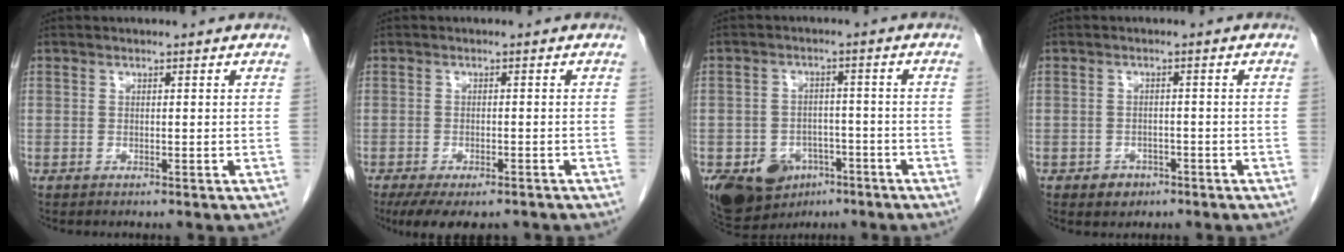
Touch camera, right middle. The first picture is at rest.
{"total": 9.0, "force": [-6.8, 3.4, 4.9], "torque": [-0.070, -0.009, -0.098]}
{"total": 14.5, "force": [-7.3, 10.7, 6.6], "torque": [-0.157, 0.002, -0.104]}
{"total": 2.5, "force": [-1.5, 1.9, 0.7], "torque": [-0.009, 0.007, -0.016]}